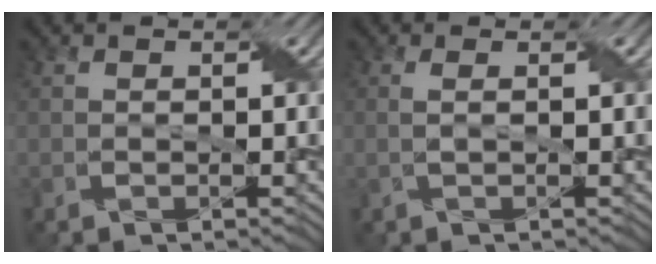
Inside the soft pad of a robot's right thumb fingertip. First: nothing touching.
{"total": 1.2, "force": [0.2, 0.3, 1.1], "torque": [-0.022, 0.008, -0.002]}